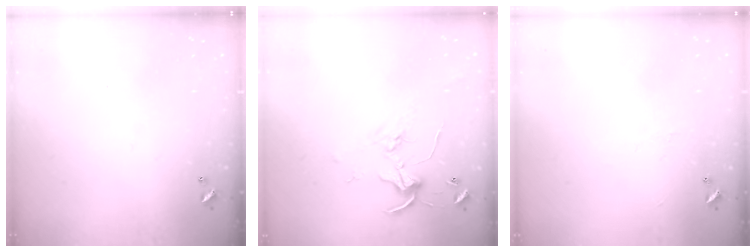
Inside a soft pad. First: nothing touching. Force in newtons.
{"total": 2.5, "press": 2.5, "slide": 0.2}
{"total": 0.8, "press": 0.7, "slide": 0.5}